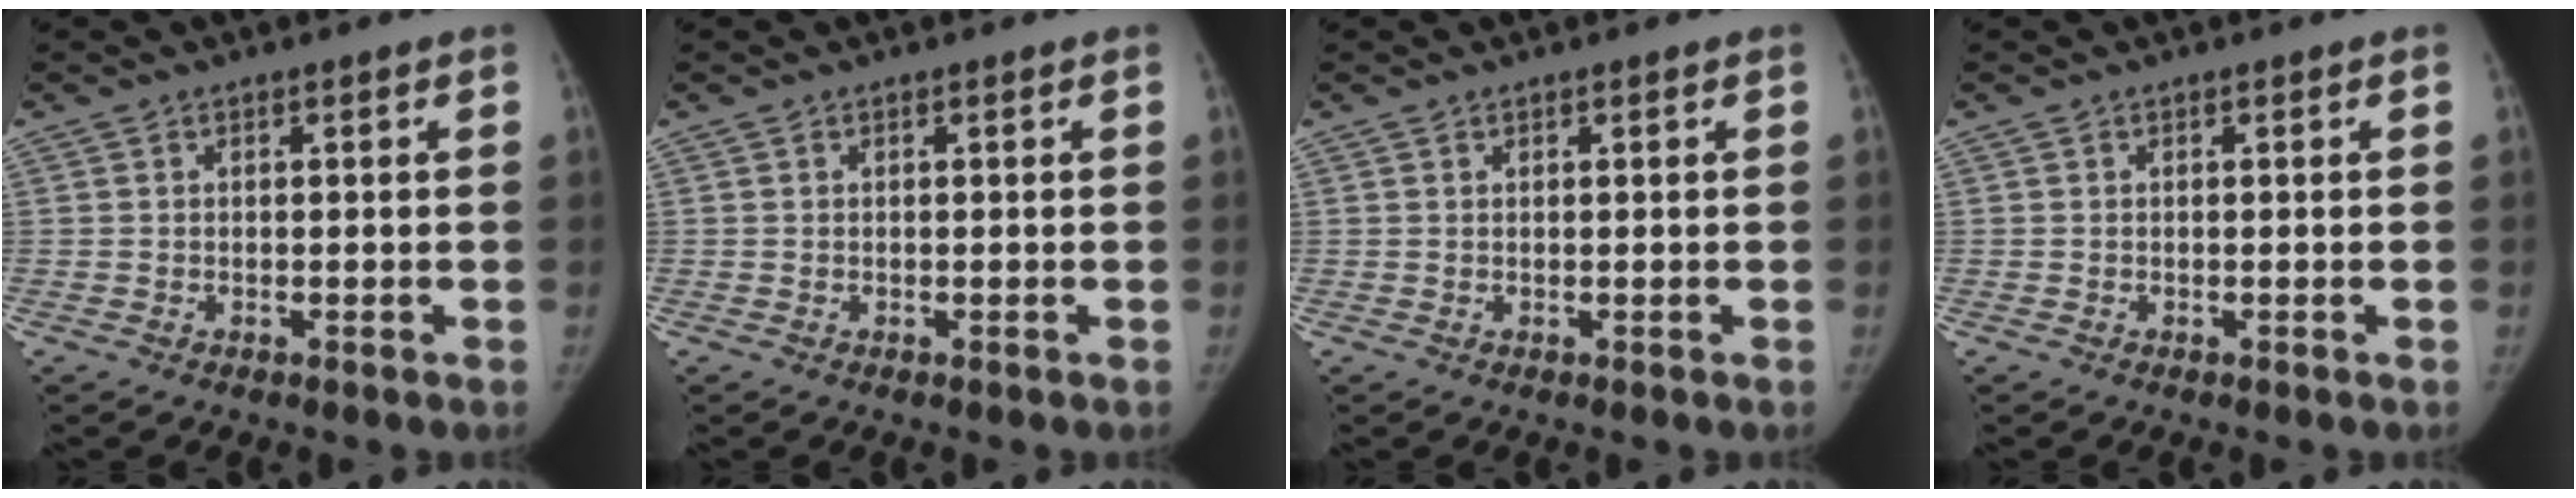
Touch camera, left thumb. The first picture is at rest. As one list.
[{"total": 0.0}, {"total": 0.0}, {"total": 0.0}]